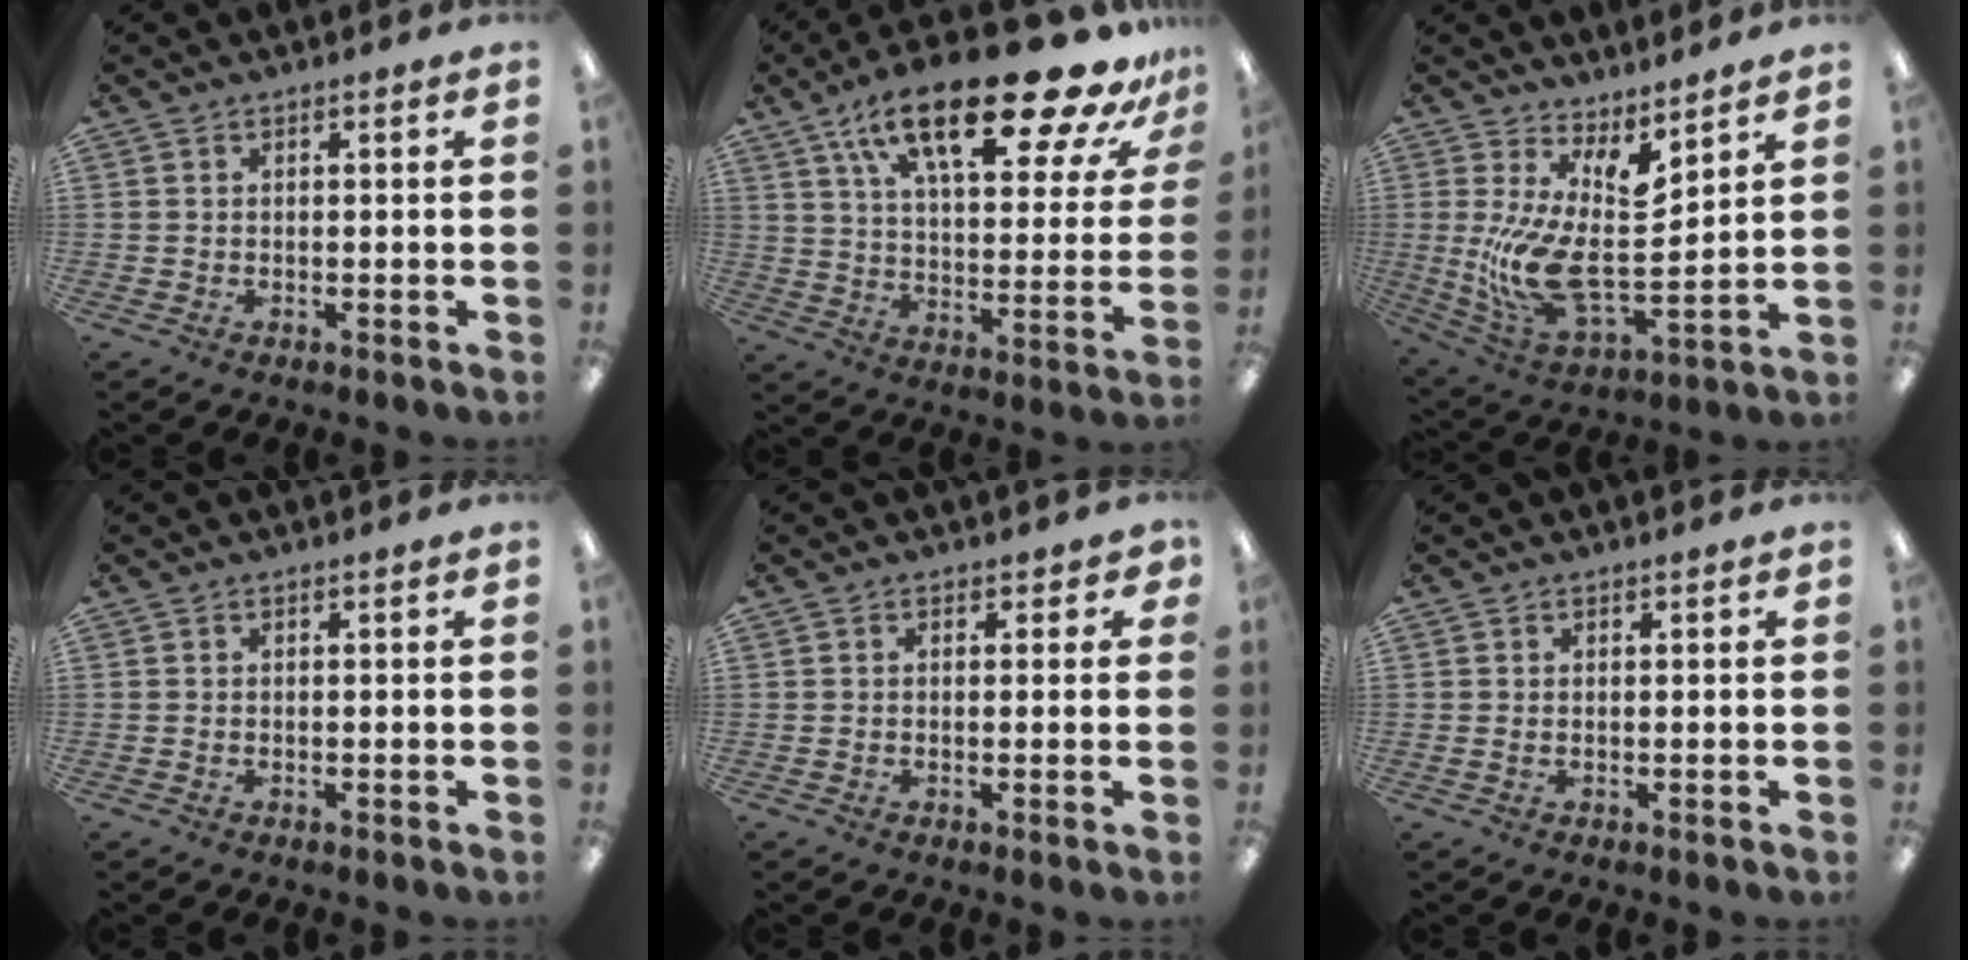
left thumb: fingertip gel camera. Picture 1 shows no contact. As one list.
[{"total": 27.6, "force": [18.0, 9.1, 18.8], "torque": [-0.285, -0.112, 0.288]}, {"total": 14.0, "force": [4.6, 5.8, 11.9], "torque": [-0.260, -0.055, 0.087]}, {"total": 0.0}, {"total": 1.4, "force": [0.3, 1.0, 0.9], "torque": [-0.009, 0.000, 0.005]}, {"total": 0.6, "force": [0.2, 0.0, 0.6], "torque": [-0.012, -0.001, 0.003]}]